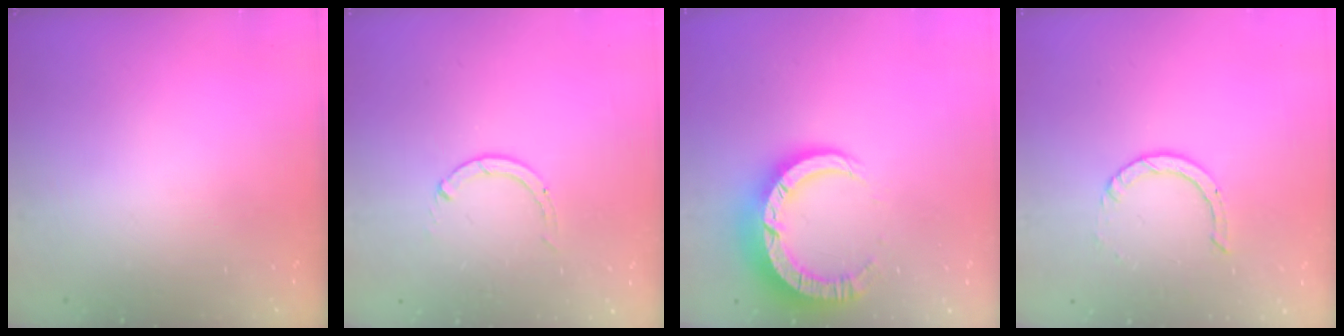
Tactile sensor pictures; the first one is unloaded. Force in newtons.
{"total": 0.0}
{"total": 10.4, "press": 10.4, "slide": 1.1}
{"total": 2.2, "press": 2.2, "slide": 0.2}